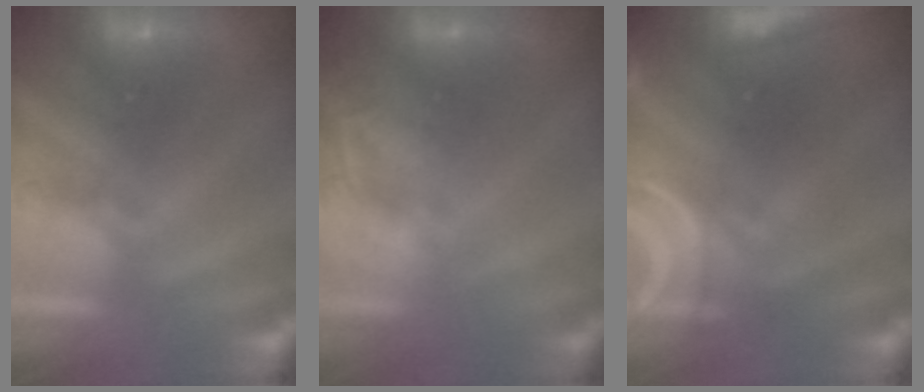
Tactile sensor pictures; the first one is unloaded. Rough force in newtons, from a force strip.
{"total": 2.1}
{"total": 9.0}